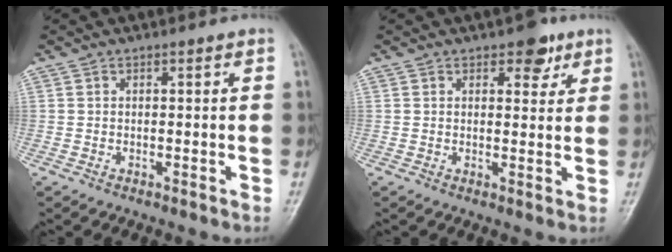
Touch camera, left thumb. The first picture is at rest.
{"total": 5.0, "force": [2.9, 2.8, 3.0], "torque": [-0.012, -0.011, 0.034]}